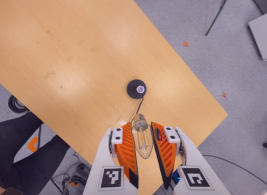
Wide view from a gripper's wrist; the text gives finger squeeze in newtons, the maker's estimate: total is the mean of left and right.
{"total": 13.1, "left": 14.5, "right": 11.8}